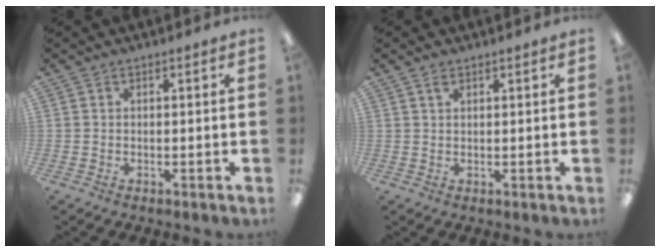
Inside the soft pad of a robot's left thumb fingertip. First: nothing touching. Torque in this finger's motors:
{"motor_torque": [-0.28, -0.08, -0.18, -0.17, 0.02]}